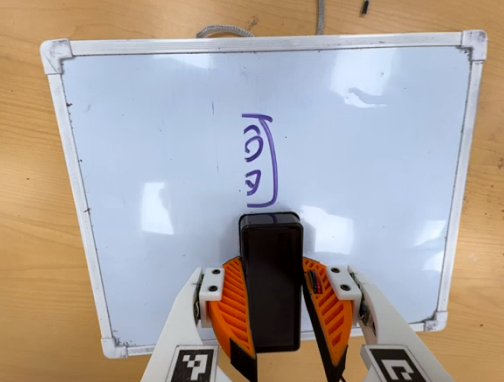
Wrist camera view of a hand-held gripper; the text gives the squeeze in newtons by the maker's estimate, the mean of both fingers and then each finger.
{"total": 8.7, "left": 8.8, "right": 8.6}